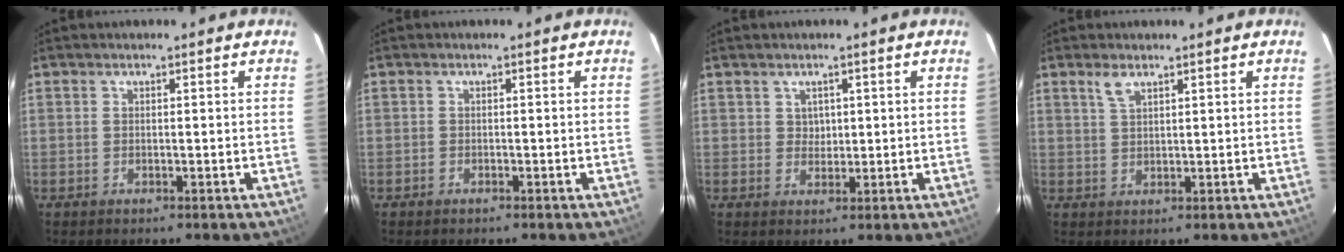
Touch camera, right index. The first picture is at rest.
{"total": 0.6, "force": [-0.5, 0.4, 0.1], "torque": [-0.003, 0.003, -0.009]}
{"total": 2.1, "force": [0.7, 2.0, 0.3], "torque": [0.000, 0.006, 0.013]}
{"total": 2.5, "force": [1.7, 0.9, 1.6], "torque": [-0.032, 0.004, 0.035]}